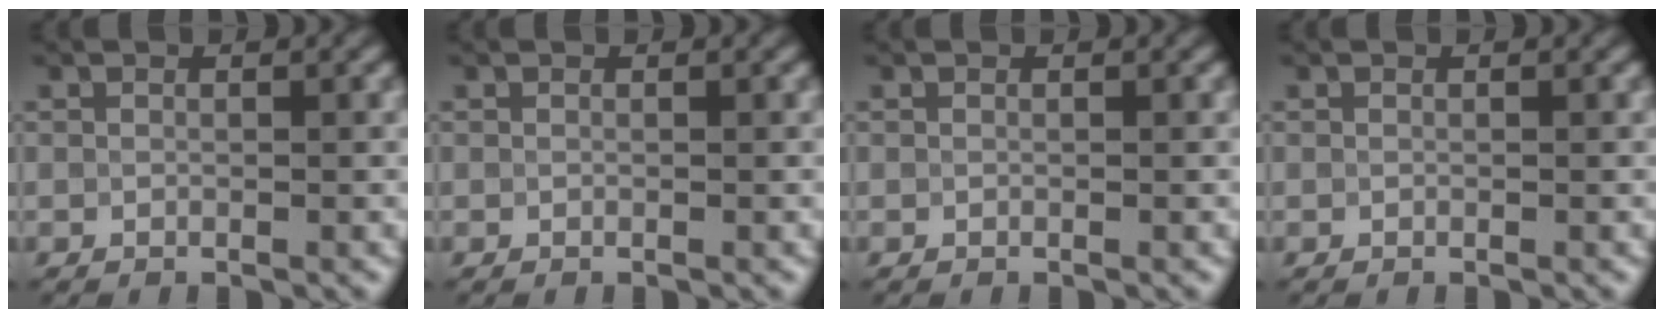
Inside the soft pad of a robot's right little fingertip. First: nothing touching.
{"total": 0.0}
{"total": 0.0}
{"total": 0.0}